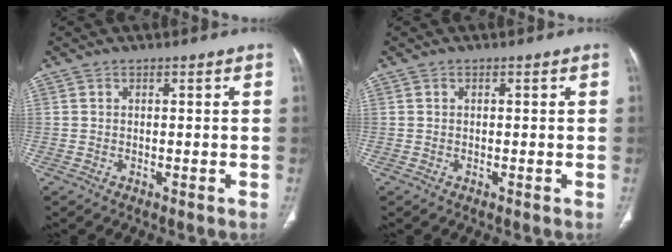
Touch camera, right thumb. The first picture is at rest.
{"total": 0.0}